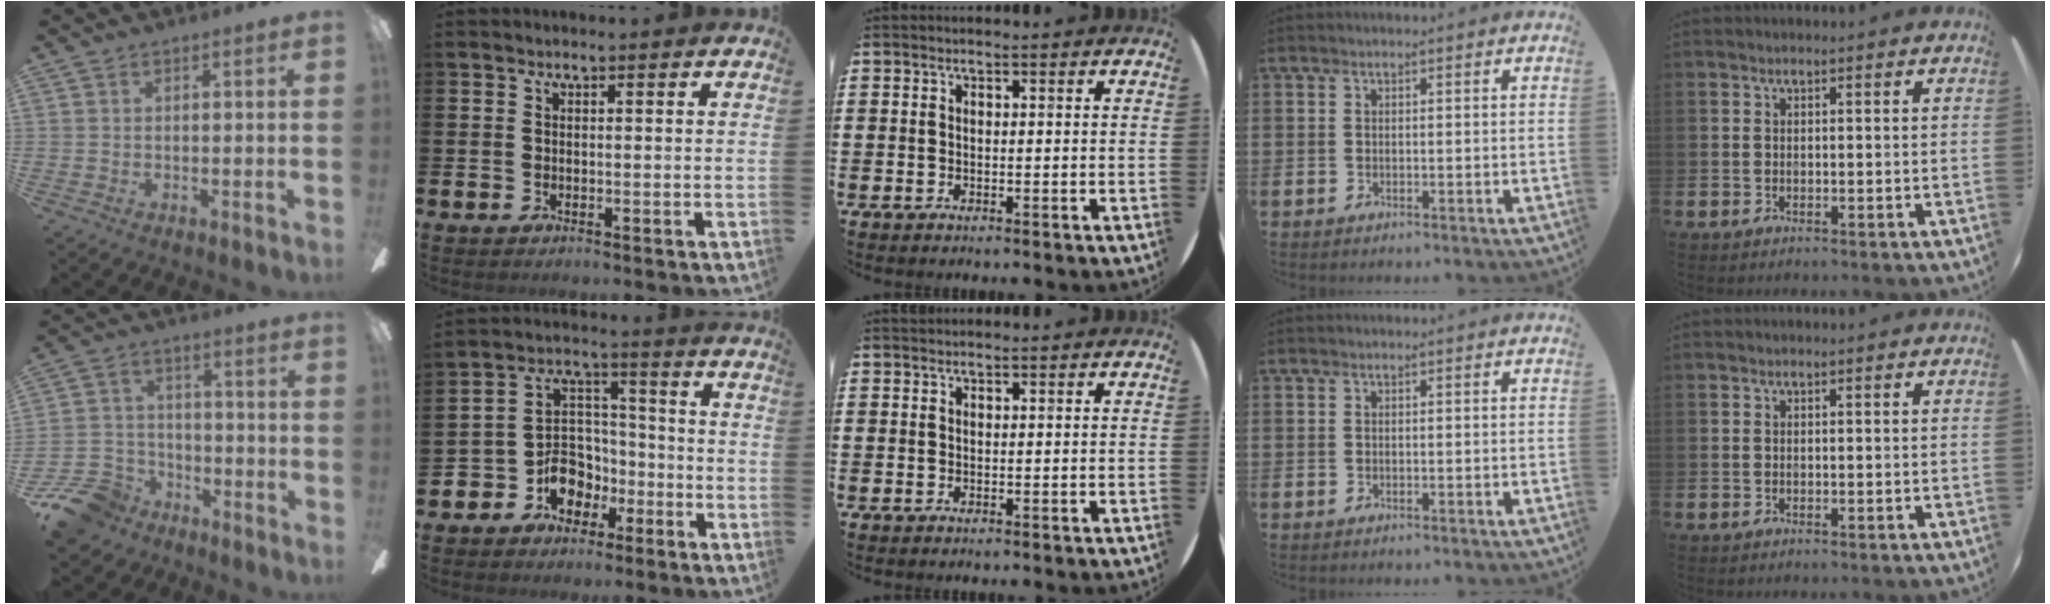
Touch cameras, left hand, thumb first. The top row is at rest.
{"thumb": {"total": 11.2, "force": [-8.1, 6.7, 3.6], "torque": [-0.087, 0.054, -0.152]}, "index": {"total": 6.8, "force": [-3.3, 5.7, 1.9], "torque": [-0.059, 0.004, -0.067]}}